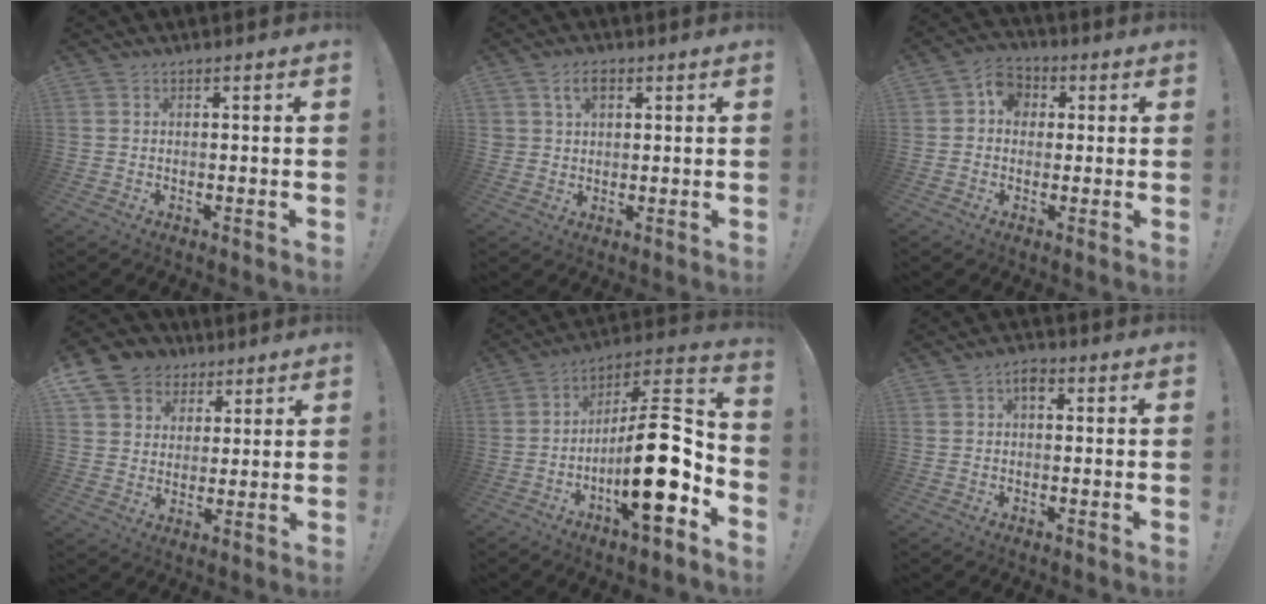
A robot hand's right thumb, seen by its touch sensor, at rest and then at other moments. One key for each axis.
{"total": 5.0, "fx": 2.4, "fy": 3.4, "fz": 2.8, "tx": -0.051, "ty": 0.002, "tz": 0.044}
{"total": 7.1, "fx": 1.1, "fy": 6.1, "fz": 3.4, "tx": -0.051, "ty": 0.009, "tz": 0.022}
{"total": 10.9, "fx": 5.4, "fy": 8.9, "fz": 3.3, "tx": -0.049, "ty": -0.031, "tz": 0.110}
{"total": 21.0, "fx": -5.5, "fy": 6.5, "fz": 19.2, "tx": -0.314, "ty": 0.029, "tz": -0.085}
{"total": 3.3, "fx": 0.7, "fy": 1.9, "fz": 2.6, "tx": -0.042, "ty": 0.007, "tz": 0.009}